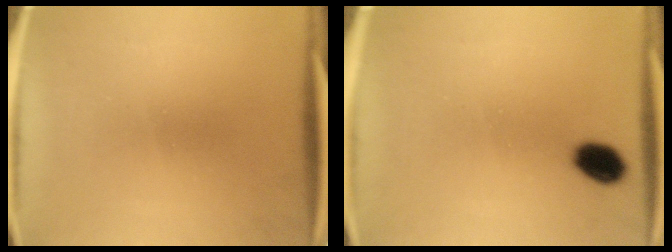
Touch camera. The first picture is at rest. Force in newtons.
{"total": 5.1}